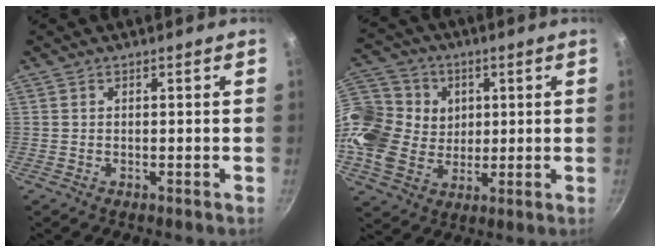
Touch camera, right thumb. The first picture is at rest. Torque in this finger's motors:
{"motor_torque": [0.13, 0.30, 0.04, -0.03, 0.10]}